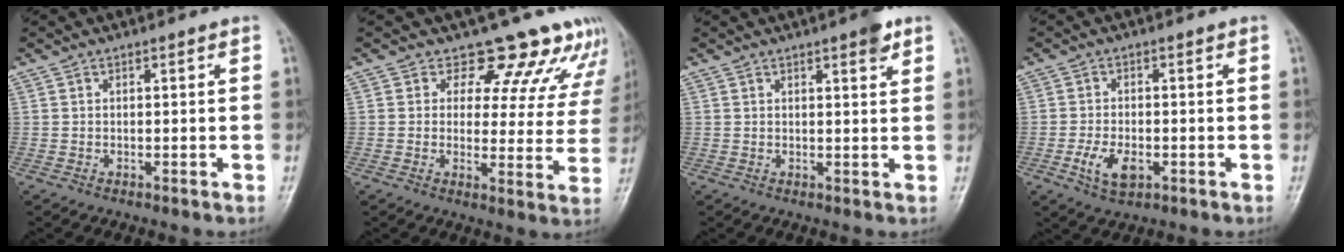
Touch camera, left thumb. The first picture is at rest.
{"total": 12.2, "force": [10.8, 5.4, 1.7], "torque": [0.032, -0.067, 0.100]}
{"total": 3.1, "force": [2.0, 0.7, 2.3], "torque": [-0.026, -0.009, 0.024]}
{"total": 5.4, "force": [-1.8, 3.1, 4.0], "torque": [-0.075, 0.000, -0.030]}